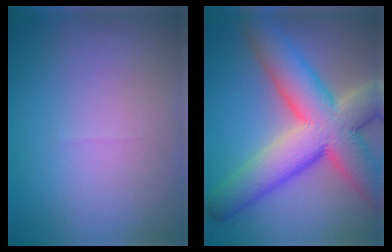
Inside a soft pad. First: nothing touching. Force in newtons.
{"total": 11.2, "press": 11.2, "slide": 0.9}